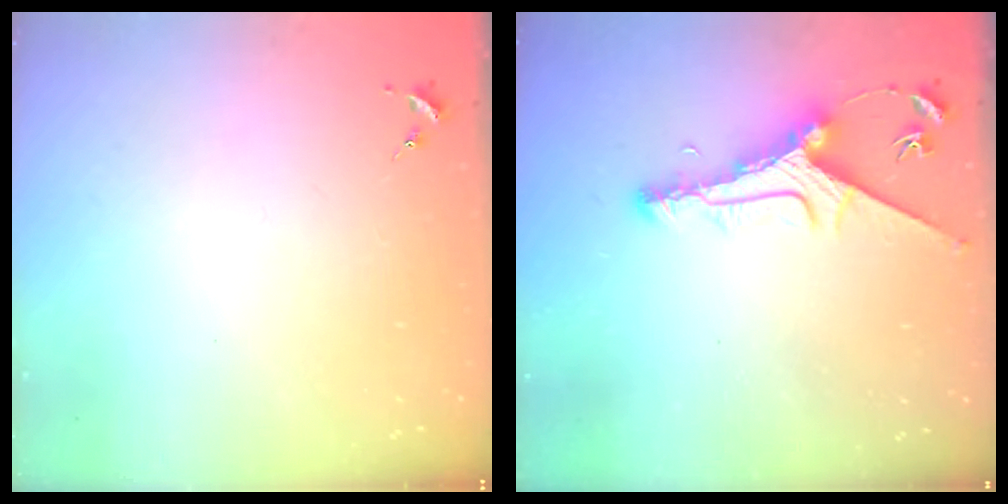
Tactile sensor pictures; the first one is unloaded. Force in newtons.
{"total": 10.3, "press": 10.3, "slide": 1.0}